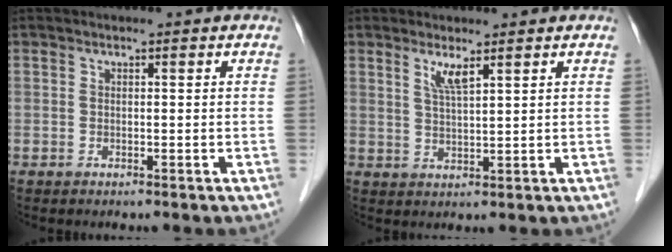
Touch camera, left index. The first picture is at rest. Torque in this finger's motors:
{"motor_torque": [0.30, 0.04, 0.15, 0.07]}